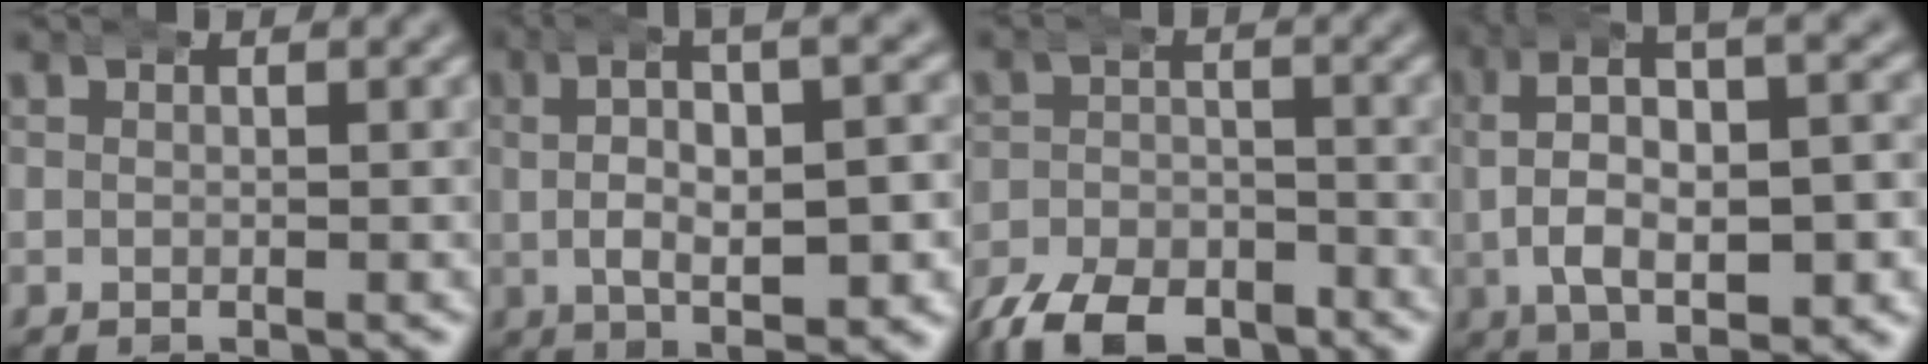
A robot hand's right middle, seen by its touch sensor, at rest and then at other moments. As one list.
[{"total": 7.2, "force": [1.6, 2.2, 6.6], "torque": [-0.081, 0.018, 0.020]}, {"total": 7.7, "force": [-6.1, 3.5, 3.0], "torque": [-0.035, -0.016, -0.103]}, {"total": 7.8, "force": [0.6, 3.6, 6.9], "torque": [-0.112, 0.000, 0.011]}]